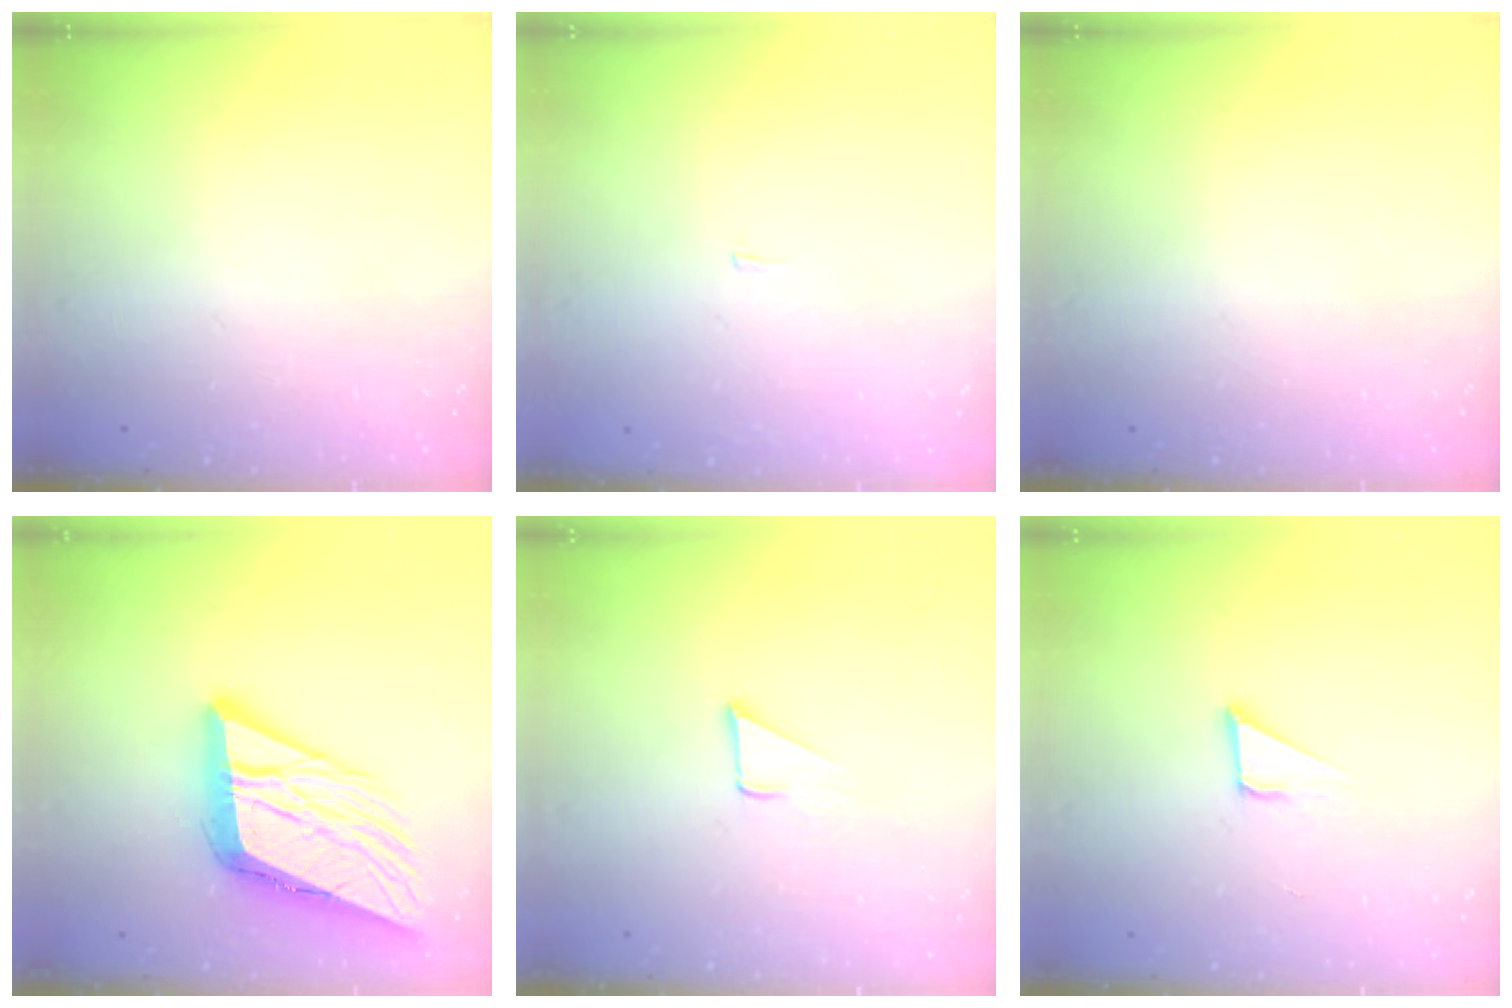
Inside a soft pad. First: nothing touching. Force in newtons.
{"total": 2.2, "press": 2.2, "slide": 0.1}
{"total": 0.0}
{"total": 16.4, "press": 16.2, "slide": 2.8}
{"total": 3.6, "press": 3.6, "slide": 0.3}
{"total": 3.2, "press": 3.2, "slide": 0.2}